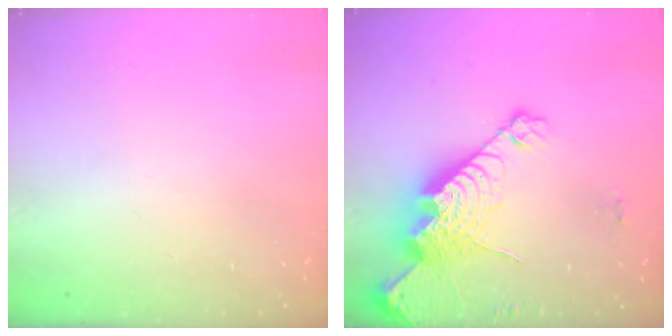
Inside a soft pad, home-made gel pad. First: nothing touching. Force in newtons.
{"total": 19.8, "press": 19.7, "slide": 1.8}